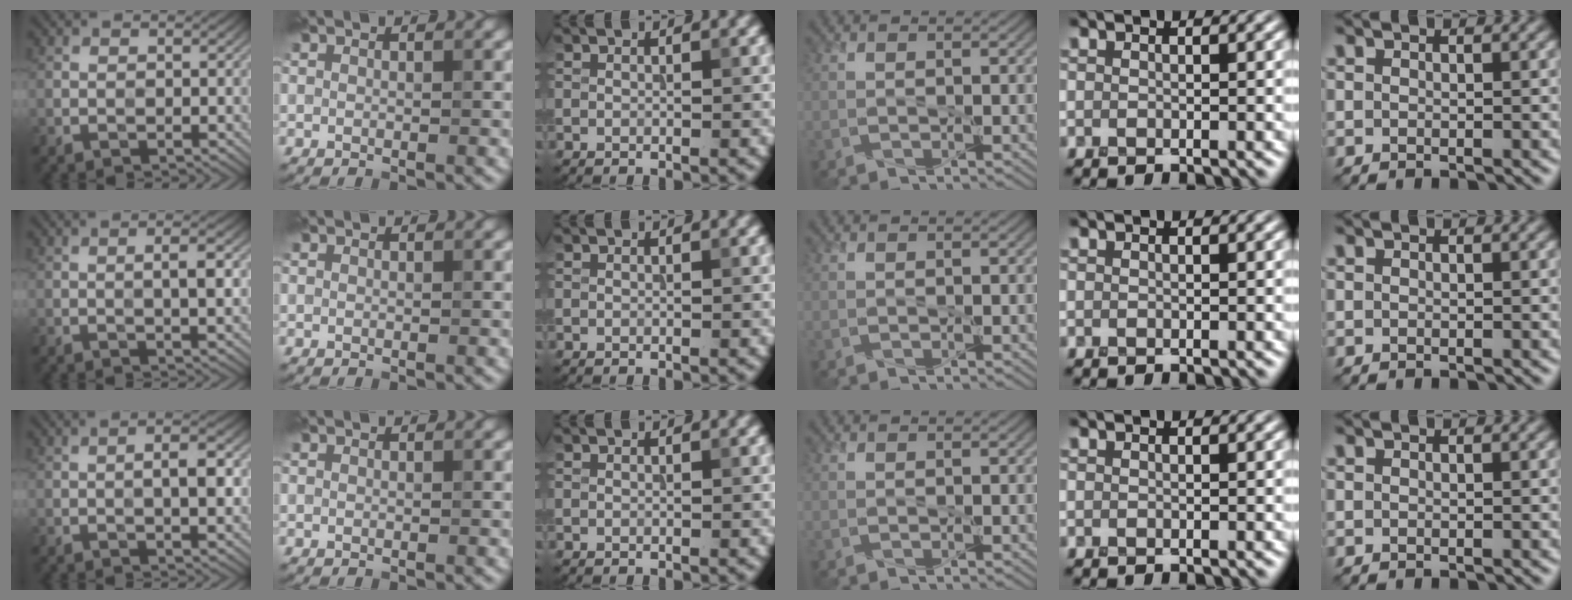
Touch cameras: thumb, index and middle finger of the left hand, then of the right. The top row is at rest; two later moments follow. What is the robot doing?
{"motion": "peel", "object": "bandage"}